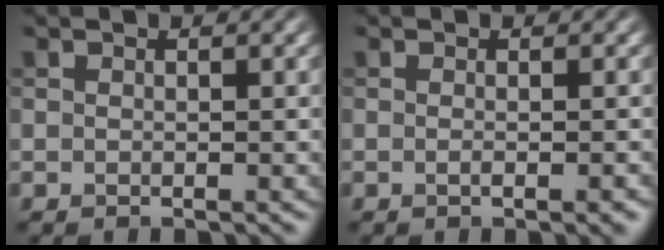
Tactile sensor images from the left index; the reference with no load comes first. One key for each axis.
{"total": 2.2, "fx": -0.3, "fy": 0.9, "fz": 2.0, "tx": -0.013, "ty": 0.001, "tz": -0.008}